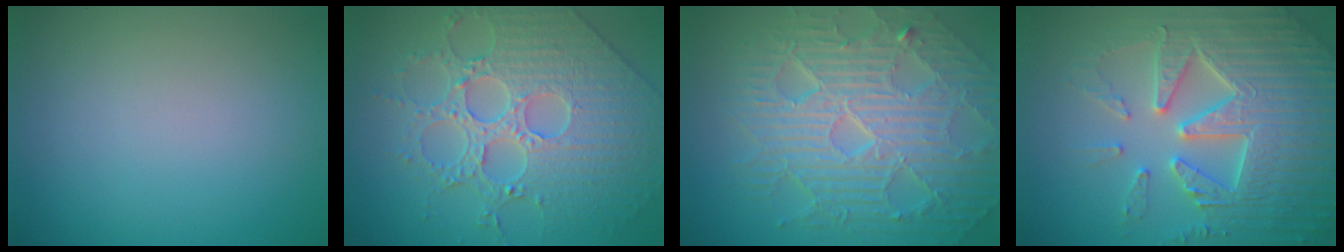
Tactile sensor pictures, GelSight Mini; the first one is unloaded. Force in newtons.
{"total": 6.1, "press": 5.6, "slide": 2.3}
{"total": 10.3, "press": 6.7, "slide": 7.8}
{"total": 7.7, "press": 7.6, "slide": 1.5}